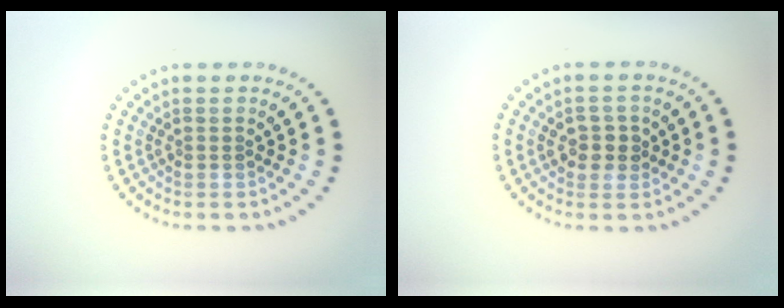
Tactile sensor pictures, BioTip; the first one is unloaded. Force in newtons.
{"total": 1.9, "press": 1.8, "slide": 0.2}